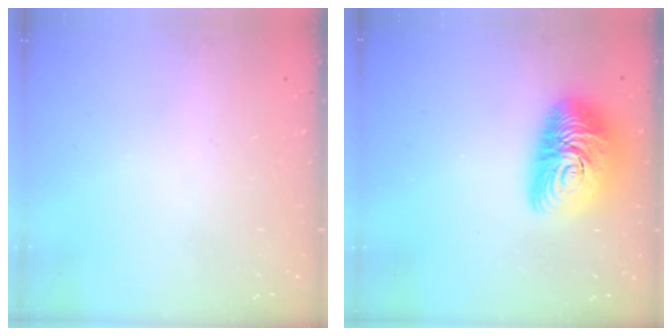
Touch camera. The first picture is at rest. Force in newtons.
{"total": 14.6, "press": 14.6, "slide": 1.0}